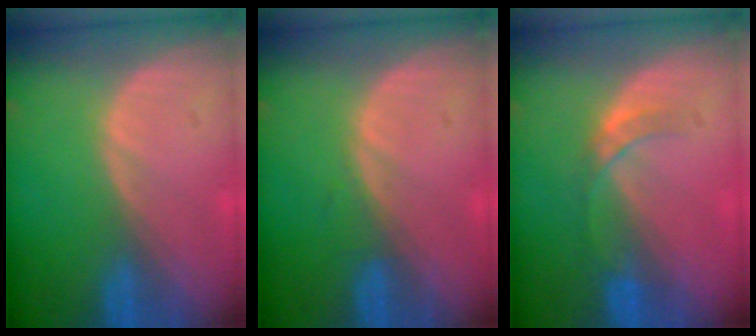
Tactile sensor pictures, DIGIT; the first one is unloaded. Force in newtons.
{"total": 0.6, "press": 0.6, "slide": 0.2}
{"total": 3.3, "press": 3.0, "slide": 1.2}